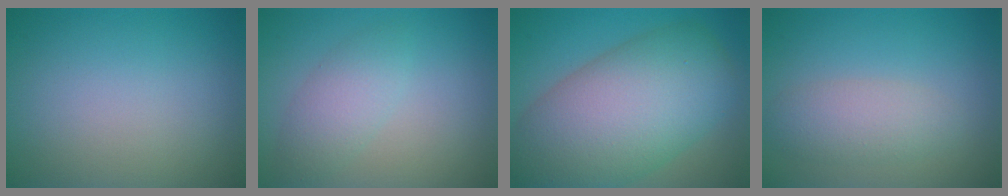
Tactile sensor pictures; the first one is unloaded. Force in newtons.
{"total": 2.7, "press": 2.7, "slide": 0.0}
{"total": 13.2, "press": 13.2, "slide": 0.5}
{"total": 2.9, "press": 2.9, "slide": 0.1}